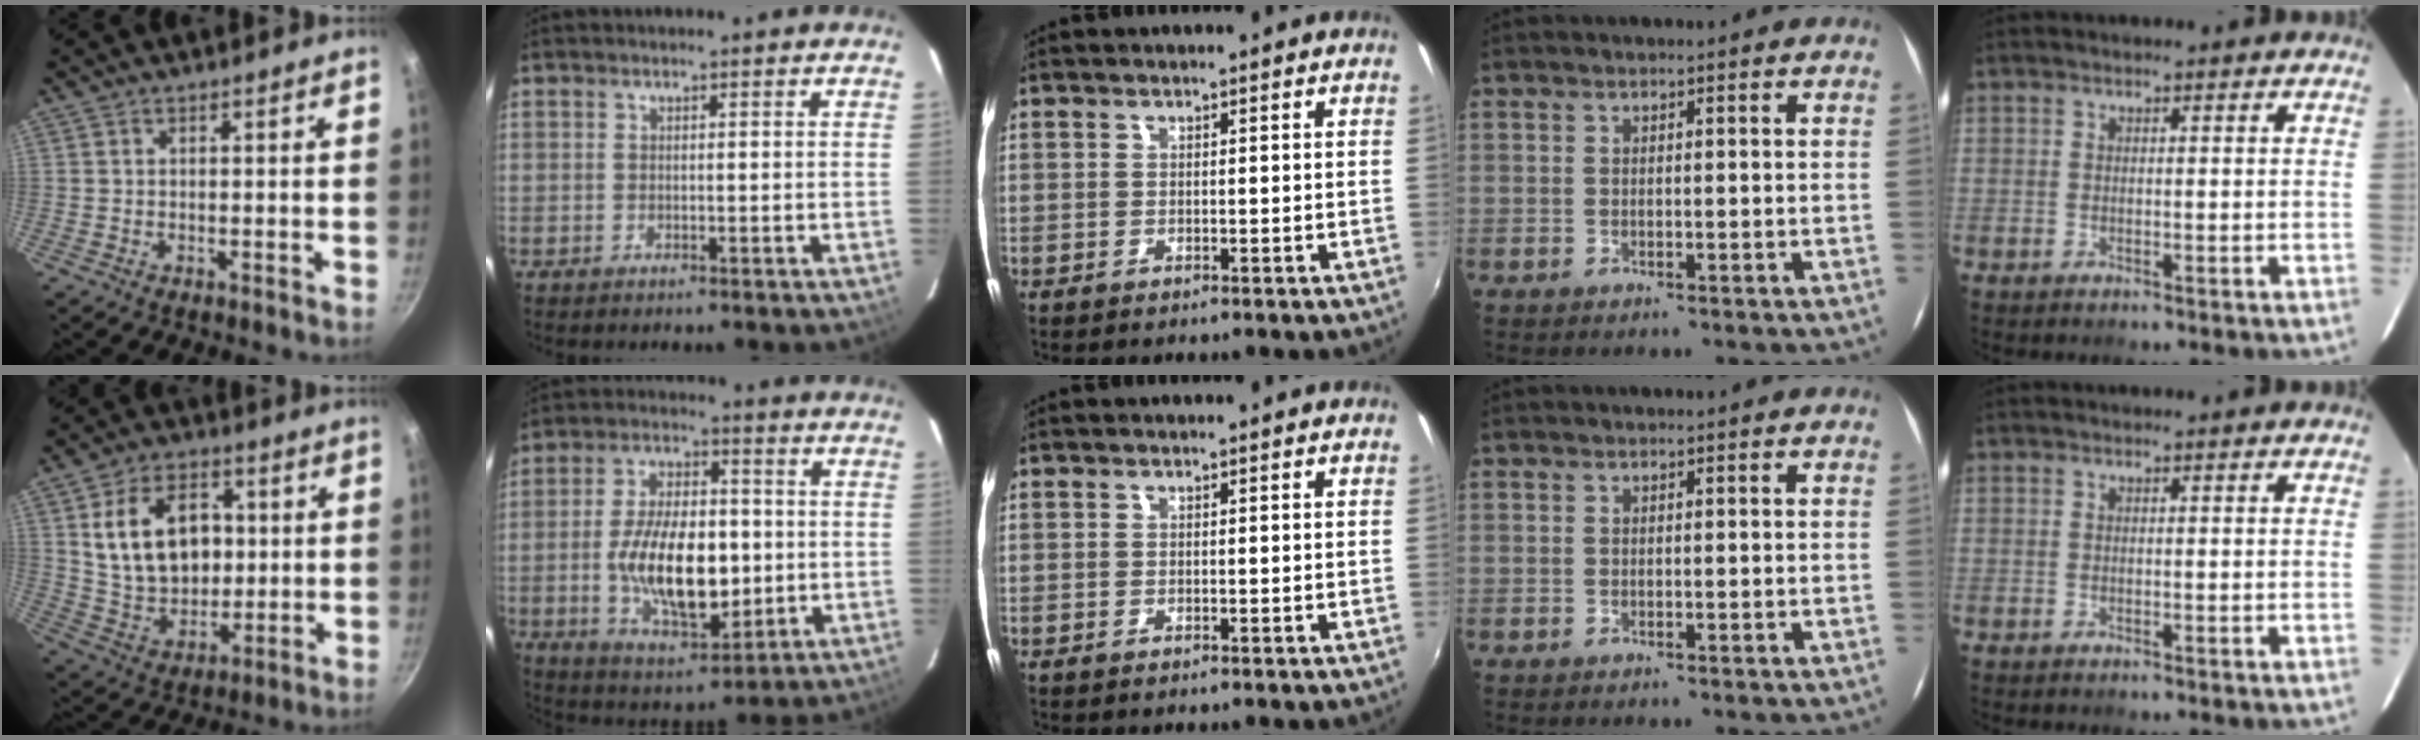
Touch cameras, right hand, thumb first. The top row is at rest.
{"thumb": {"total": 16.7, "force": [3.1, 11.8, 11.3], "torque": [-0.161, -0.003, 0.062]}, "index": {"total": 17.5, "force": [-1.9, 8.8, 15.0], "torque": [-0.279, -0.001, -0.019]}}